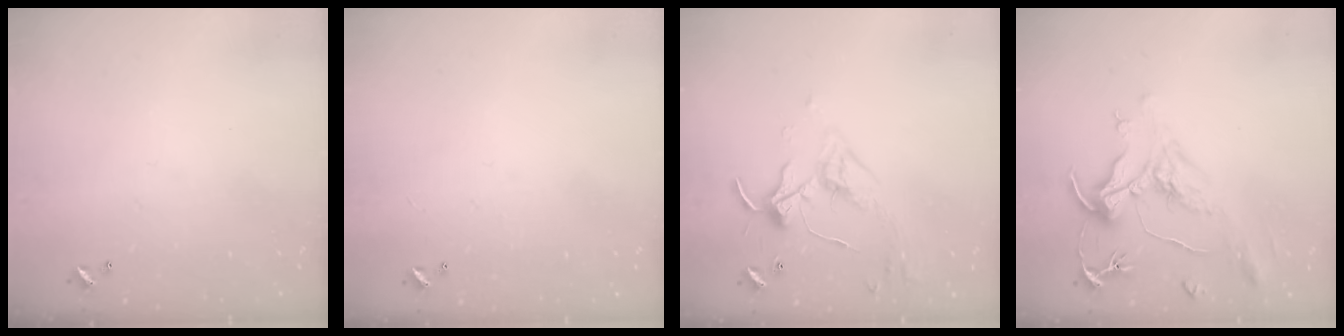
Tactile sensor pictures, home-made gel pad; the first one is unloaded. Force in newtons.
{"total": 1.0, "press": 0.9, "slide": 0.5}
{"total": 3.4, "press": 3.3, "slide": 0.6}
{"total": 2.2, "press": 1.7, "slide": 1.4}